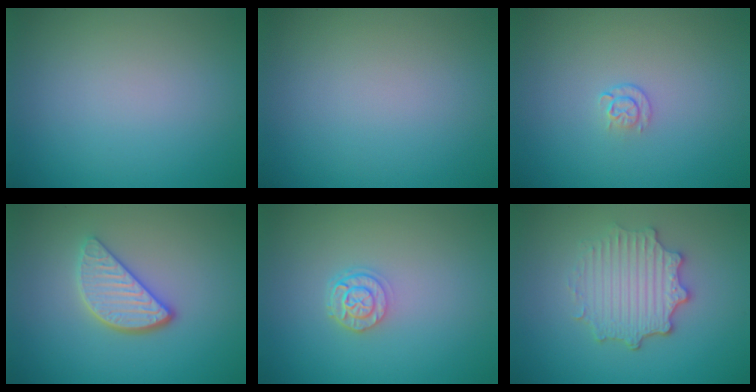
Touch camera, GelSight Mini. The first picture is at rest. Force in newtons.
{"total": 0.0}
{"total": 1.1, "press": 0.6, "slide": 0.9}
{"total": 3.4, "press": 2.9, "slide": 1.9}
{"total": 2.3, "press": 1.9, "slide": 1.4}
{"total": 4.4, "press": 3.7, "slide": 2.4}